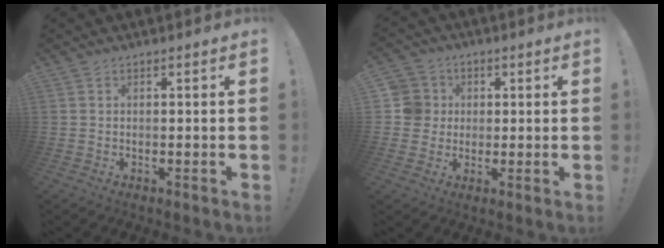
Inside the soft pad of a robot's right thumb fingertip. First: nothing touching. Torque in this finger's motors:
{"motor_torque": [0.24, 0.03, 0.00, -0.16, 0.00]}